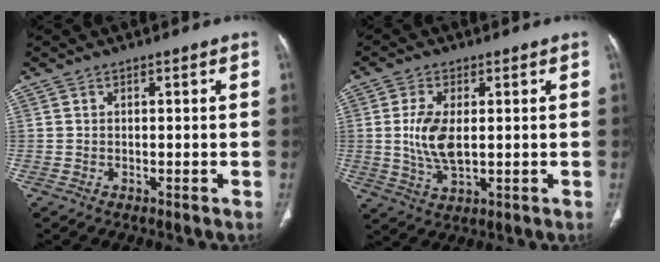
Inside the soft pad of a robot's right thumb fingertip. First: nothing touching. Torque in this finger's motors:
{"motor_torque": [-0.74, 0.34, 0.90, 0.28, 0.03]}